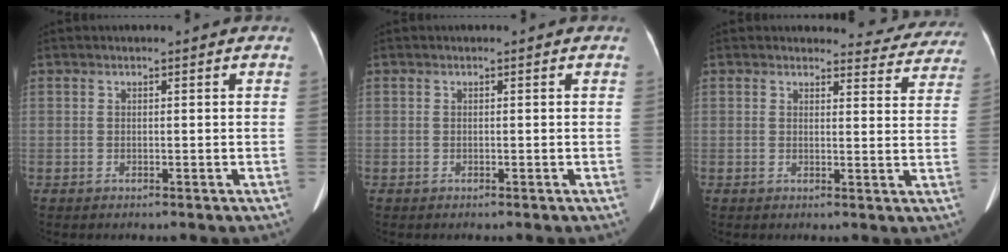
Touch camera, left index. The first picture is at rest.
{"total": 0.0}
{"total": 8.0, "force": [7.7, 2.1, -0.2], "torque": [0.028, -0.026, 0.061]}